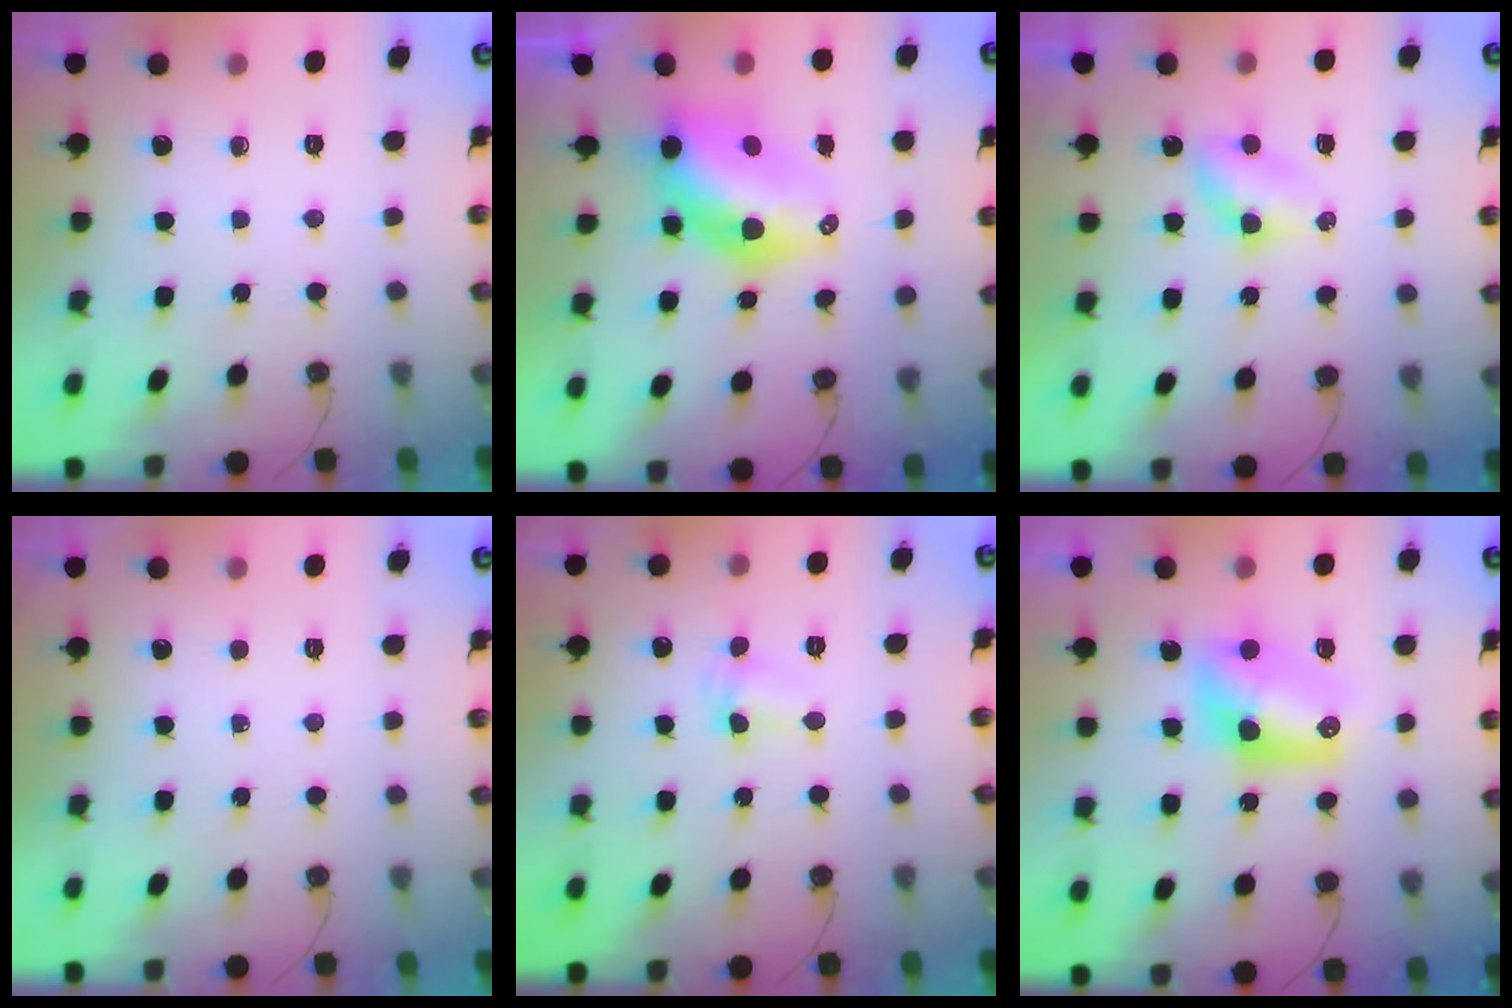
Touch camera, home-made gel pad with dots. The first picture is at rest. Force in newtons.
{"total": 8.8, "press": 8.7, "slide": 1.0}
{"total": 3.6, "press": 3.6, "slide": 0.4}
{"total": 0.0}
{"total": 2.6, "press": 2.6, "slide": 0.6}
{"total": 9.9, "press": 9.8, "slide": 0.6}